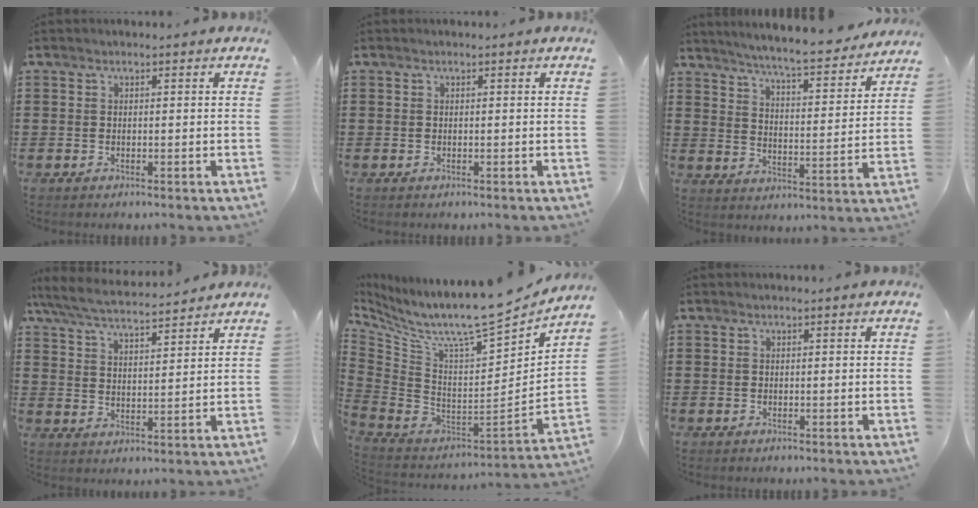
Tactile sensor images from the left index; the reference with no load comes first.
{"total": 0.0}
{"total": 6.6, "force": [6.2, -0.6, 2.2], "torque": [-0.061, -0.048, 0.100]}
{"total": 6.0, "force": [5.5, 0.6, 2.3], "torque": [-0.067, -0.028, 0.095]}
{"total": 9.6, "force": [8.0, 0.5, 5.4], "torque": [-0.118, -0.077, 0.126]}
{"total": 0.0}